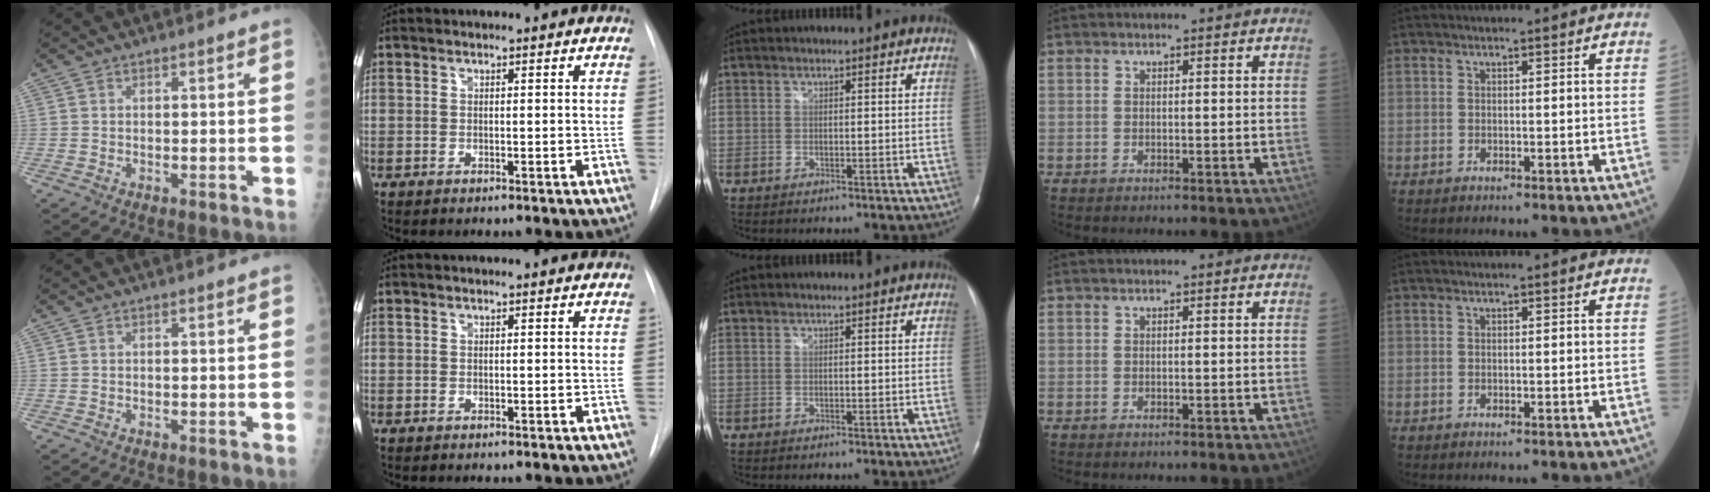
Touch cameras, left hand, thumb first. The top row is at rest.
{}